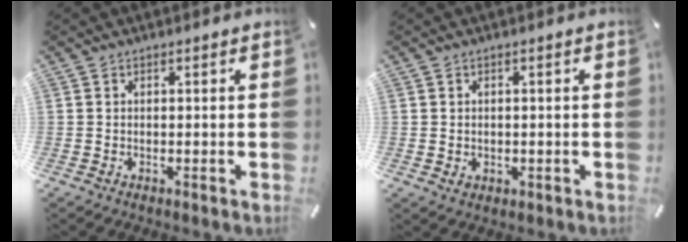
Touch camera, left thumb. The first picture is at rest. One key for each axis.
{"total": 1.6, "fx": -0.2, "fy": 1.5, "fz": 0.5, "tx": -0.003, "ty": 0.002, "tz": -0.007}